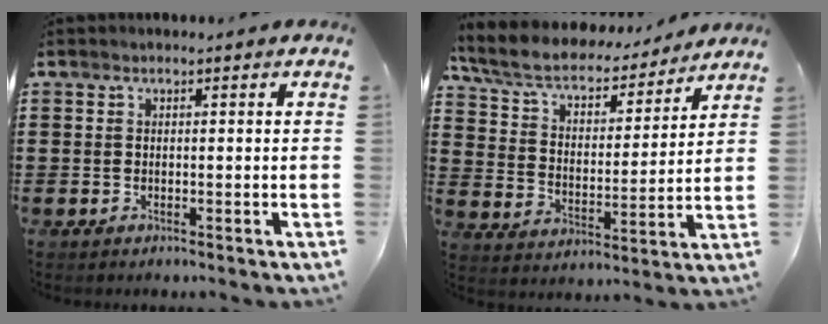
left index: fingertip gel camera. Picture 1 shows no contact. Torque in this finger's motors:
{"motor_torque": [2.14, 0.00, 0.37, 0.21]}